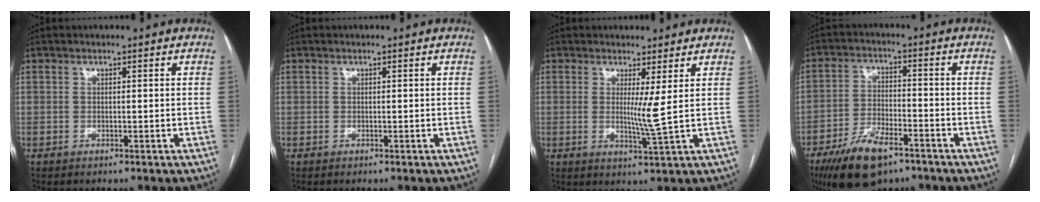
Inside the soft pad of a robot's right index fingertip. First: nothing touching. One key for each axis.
{"total": 0.0}
{"total": 3.8, "fx": 0.8, "fy": -0.9, "fz": 3.6, "tx": -0.067, "ty": -0.017, "tz": 0.016}
{"total": 10.9, "fx": -7.0, "fy": 4.2, "fz": 7.2, "tx": -0.139, "ty": -0.010, "tz": -0.120}